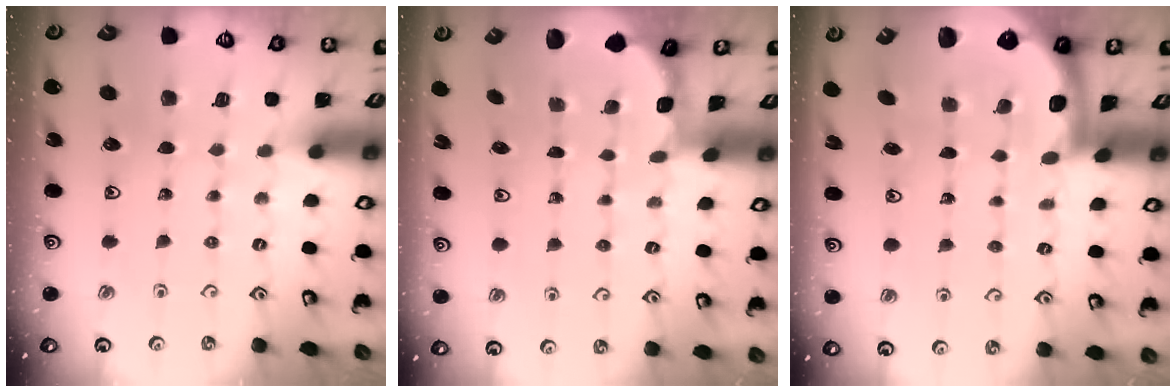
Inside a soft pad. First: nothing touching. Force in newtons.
{"total": 1.9, "press": 1.8, "slide": 0.7}
{"total": 4.9, "press": 4.6, "slide": 1.4}